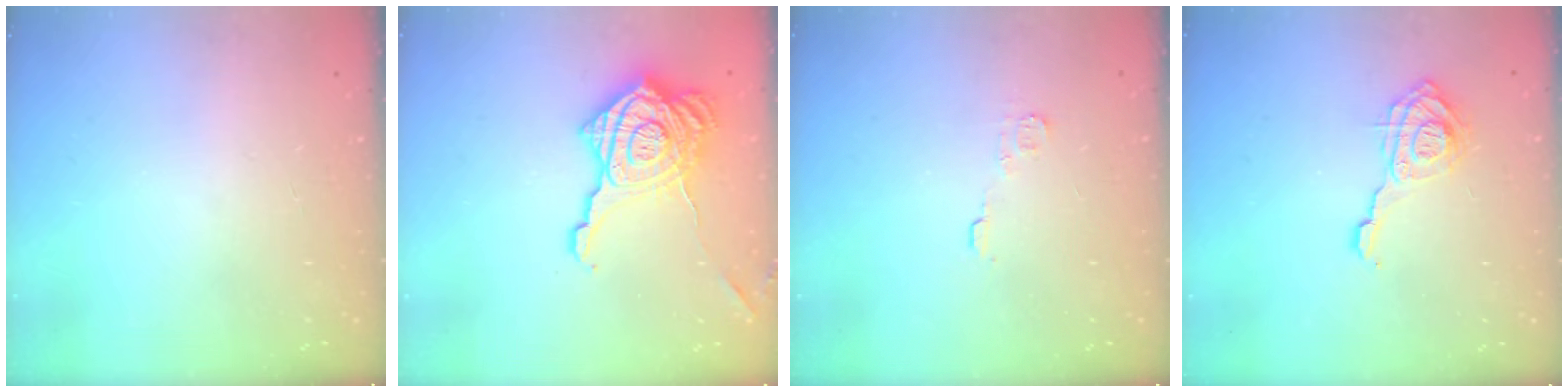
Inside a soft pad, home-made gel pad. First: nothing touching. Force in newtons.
{"total": 23.5, "press": 23.4, "slide": 2.0}
{"total": 4.3, "press": 4.3, "slide": 0.5}
{"total": 12.7, "press": 12.6, "slide": 1.4}